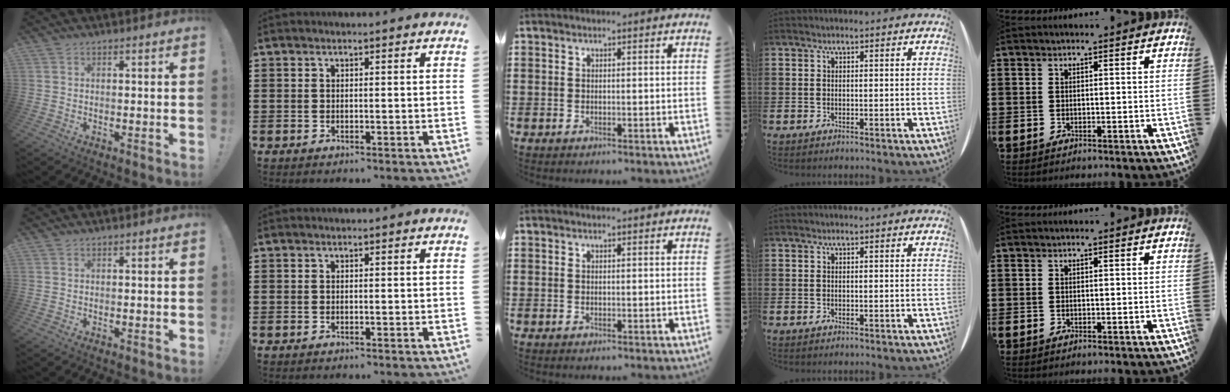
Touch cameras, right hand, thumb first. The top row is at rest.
{}